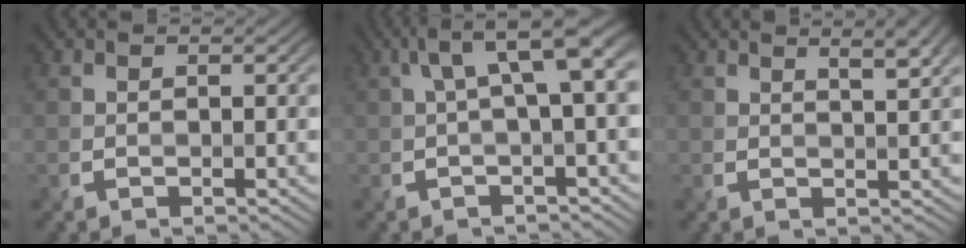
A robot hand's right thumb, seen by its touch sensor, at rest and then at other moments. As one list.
[{"total": 7.0, "force": [1.5, 1.7, 6.6], "torque": [-0.096, 0.029, 0.019]}, {"total": 4.2, "force": [2.4, 0.9, 3.3], "torque": [-0.053, 0.004, 0.038]}]